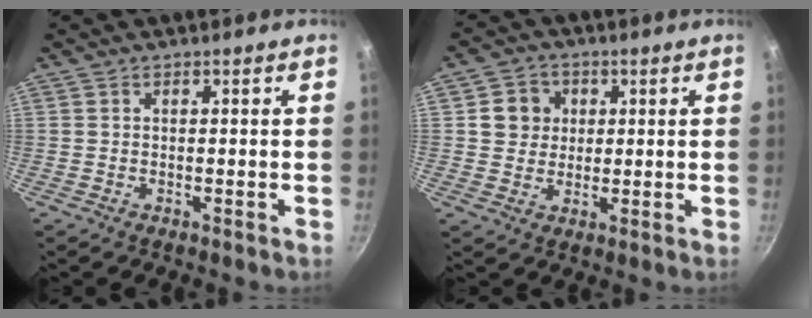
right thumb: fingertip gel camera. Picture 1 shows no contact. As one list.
[{"total": 6.1, "force": [1.4, 5.6, 1.9], "torque": [0.004, 0.006, 0.018]}]